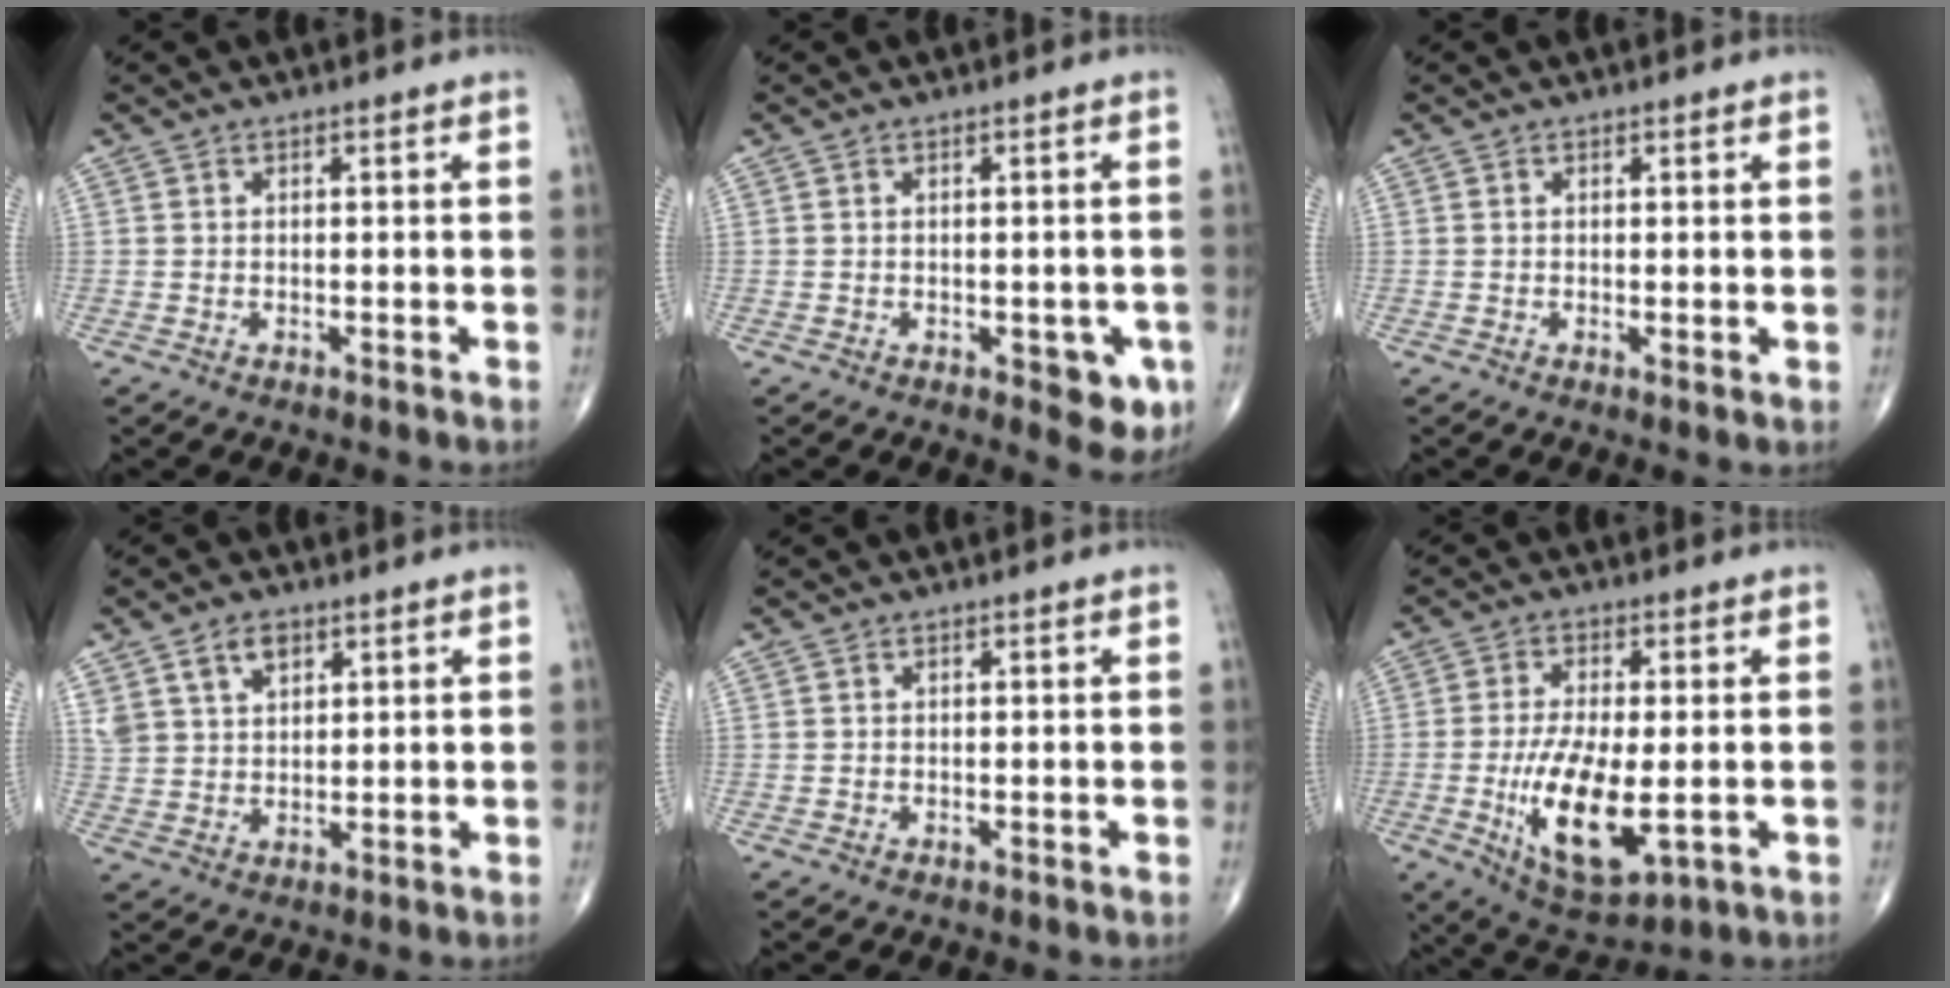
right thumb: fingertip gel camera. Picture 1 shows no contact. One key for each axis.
{"total": 5.6, "fx": -2.0, "fy": 2.7, "fz": 4.5, "tx": -0.027, "ty": -0.002, "tz": -0.019}
{"total": 0.9, "fx": 0.1, "fy": 0.2, "fz": 0.9, "tx": -0.015, "ty": -0.005, "tz": 0.000}
{"total": 8.3, "fx": 4.6, "fy": 5.1, "fz": 4.7, "tx": -0.079, "ty": -0.013, "tz": 0.095}
{"total": 0.0}
{"total": 13.9, "fx": -2.7, "fy": 5.5, "fz": 12.4, "tx": -0.225, "ty": -0.018, "tz": -0.034}